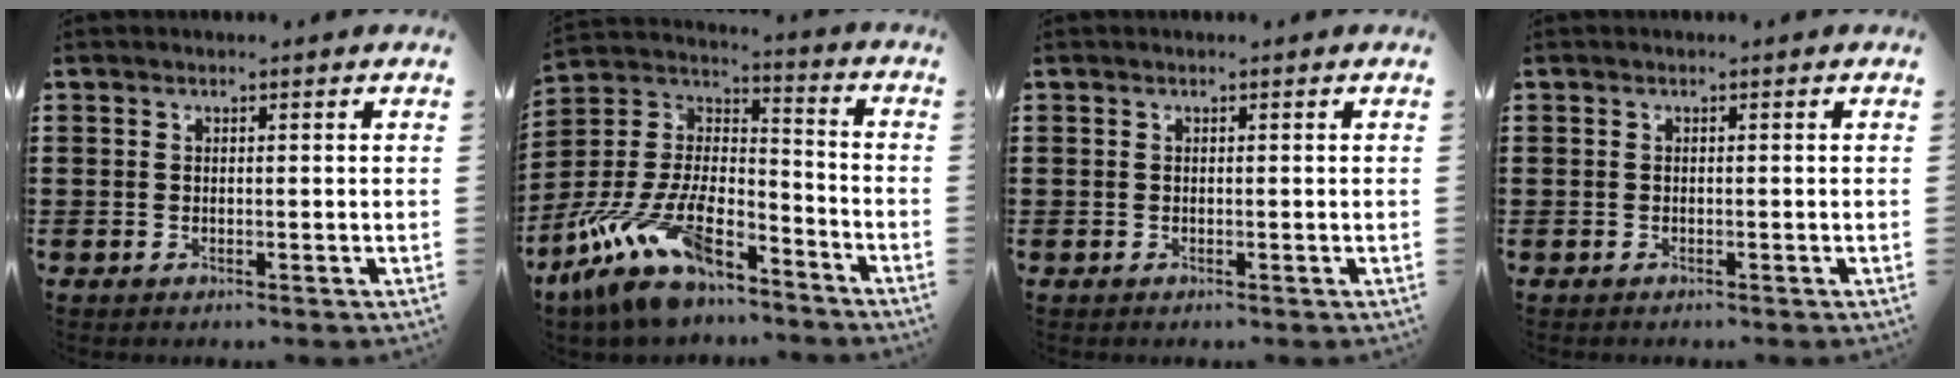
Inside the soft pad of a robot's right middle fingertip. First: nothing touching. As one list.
[{"total": 15.1, "force": [-10.6, 5.2, 9.4], "torque": [-0.227, 0.007, -0.206]}, {"total": 0.0}, {"total": 0.0}]